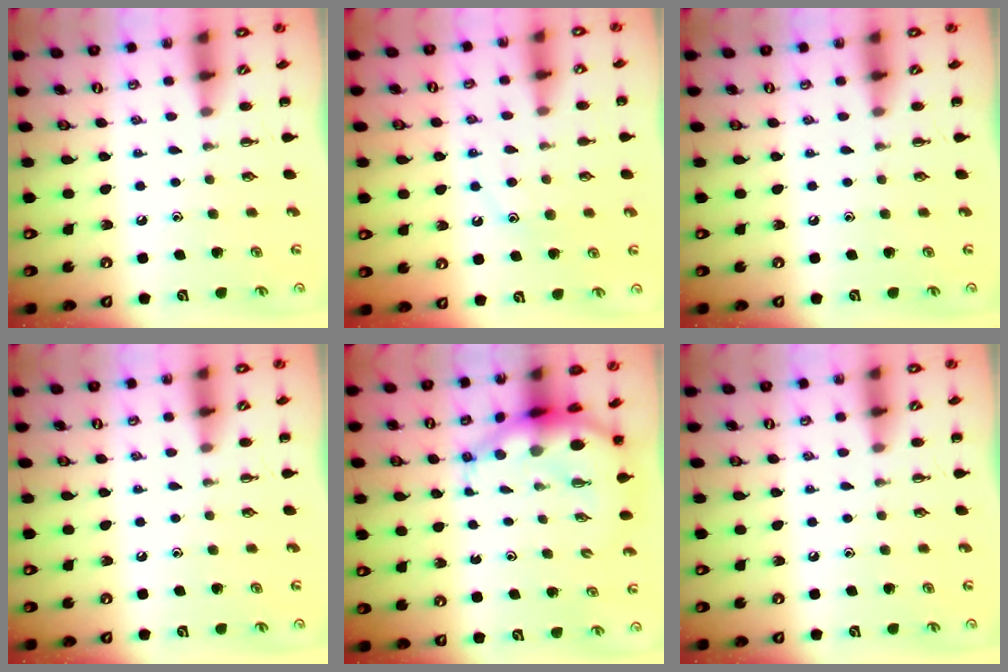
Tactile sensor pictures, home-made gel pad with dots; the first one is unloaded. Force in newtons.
{"total": 9.6, "press": 9.6, "slide": 0.9}
{"total": 0.0}
{"total": 0.0}
{"total": 6.8, "press": 6.6, "slide": 1.7}
{"total": 0.0}